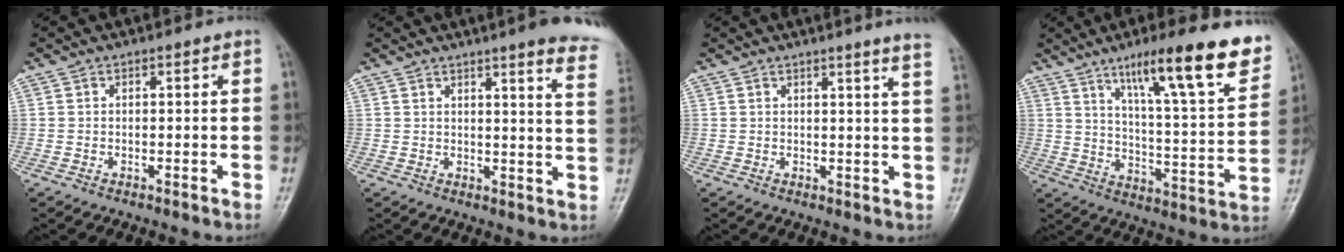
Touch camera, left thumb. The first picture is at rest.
{"total": 13.6, "force": [10.4, 0.9, 8.7], "torque": [-0.090, -0.055, 0.102]}
{"total": 7.1, "force": [5.7, -0.8, 4.1], "torque": [-0.048, -0.029, 0.047]}
{"total": 21.5, "force": [13.0, 3.6, 16.7], "torque": [-0.220, -0.048, 0.201]}